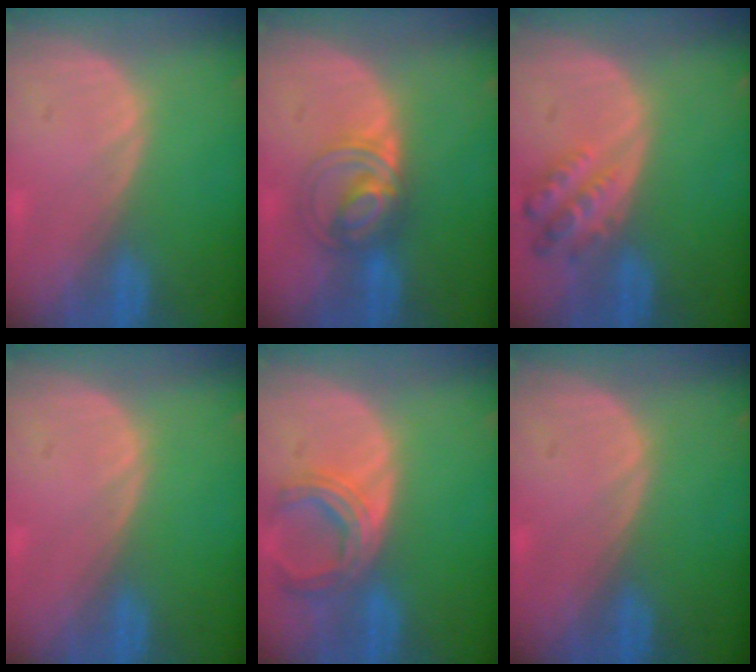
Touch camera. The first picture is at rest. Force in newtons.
{"total": 5.7, "press": 5.6, "slide": 0.4}
{"total": 5.1, "press": 4.8, "slide": 1.7}
{"total": 0.0}
{"total": 5.8, "press": 5.8, "slide": 0.9}
{"total": 0.0}